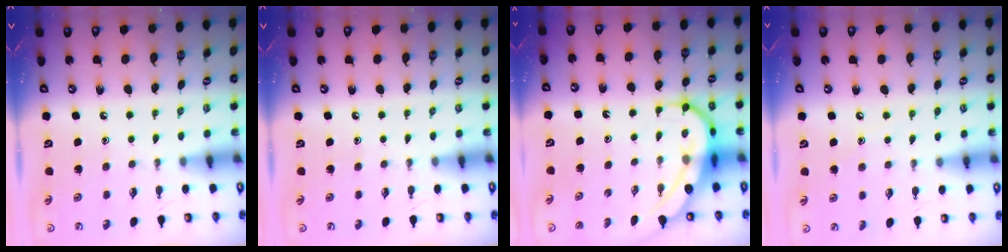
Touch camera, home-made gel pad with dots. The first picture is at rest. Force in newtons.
{"total": 0.0}
{"total": 8.4, "press": 8.3, "slide": 0.5}
{"total": 4.6, "press": 4.5, "slide": 0.5}